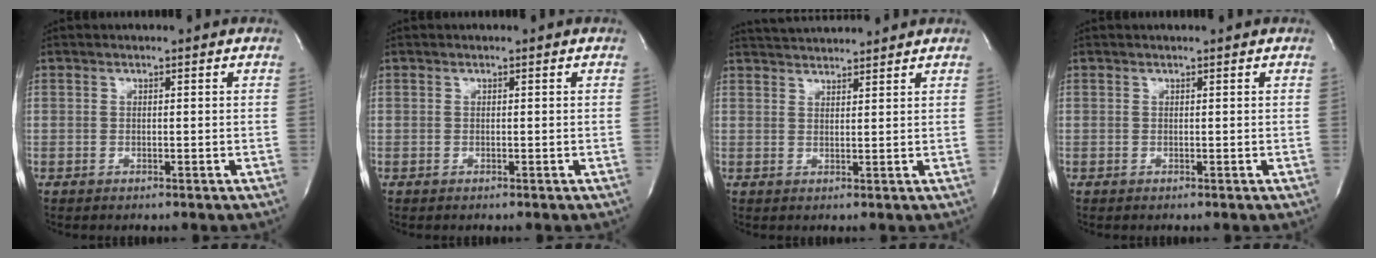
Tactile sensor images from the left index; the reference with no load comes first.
{"total": 0.0}
{"total": 6.4, "force": [6.2, 0.1, 1.4], "torque": [-0.032, 0.021, 0.096]}
{"total": 0.6, "force": [0.6, 0.0, 0.2], "torque": [-0.002, 0.004, 0.006]}